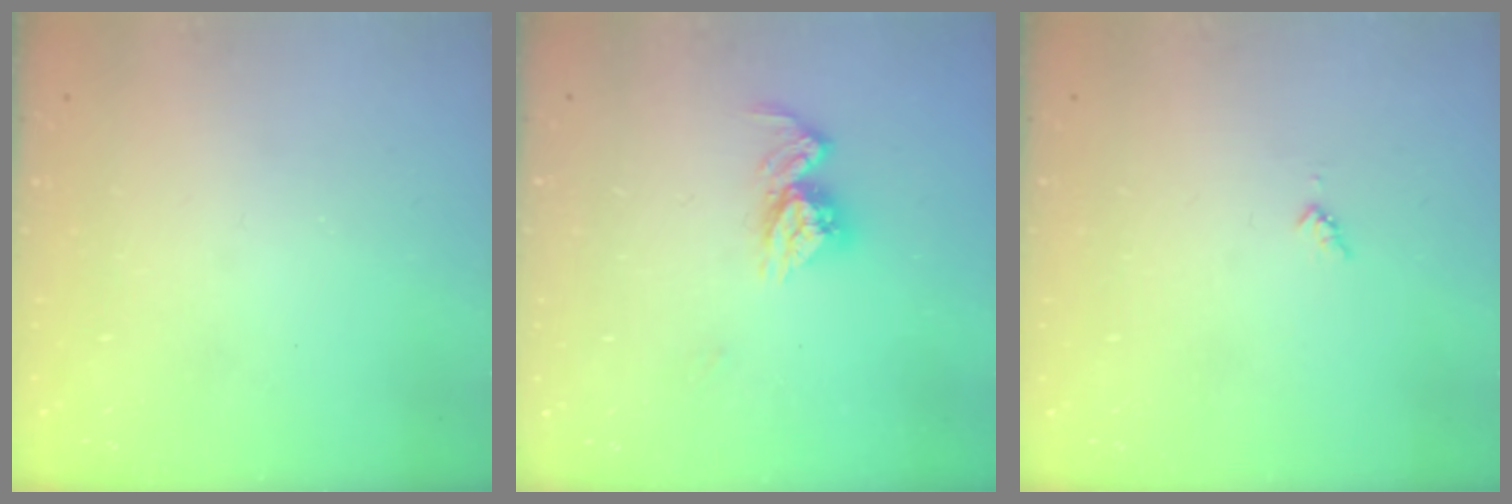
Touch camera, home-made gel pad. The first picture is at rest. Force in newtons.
{"total": 10.0, "press": 10.0, "slide": 0.8}
{"total": 3.4, "press": 3.3, "slide": 0.4}